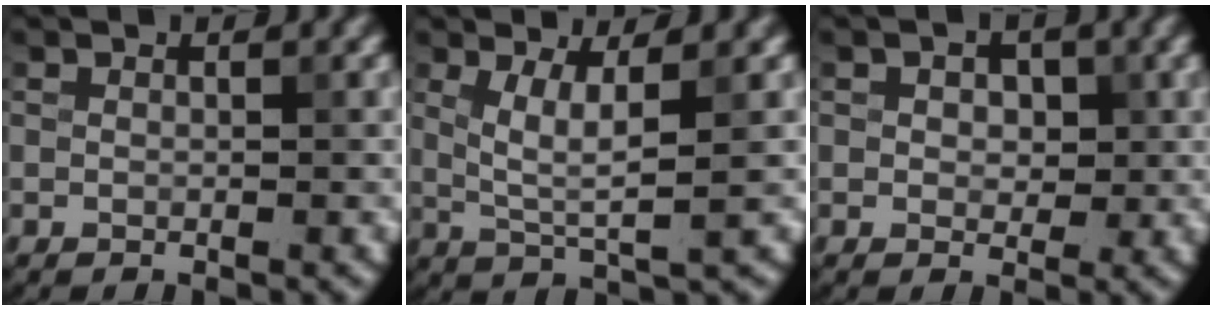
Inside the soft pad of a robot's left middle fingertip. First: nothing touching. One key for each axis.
{"total": 3.4, "fx": 0.9, "fy": 0.7, "fz": 3.3, "tx": -0.069, "ty": -0.005, "tz": 0.023}
{"total": 2.3, "fx": 0.4, "fy": 1.6, "fz": 1.5, "tx": -0.022, "ty": 0.000, "tz": -0.001}